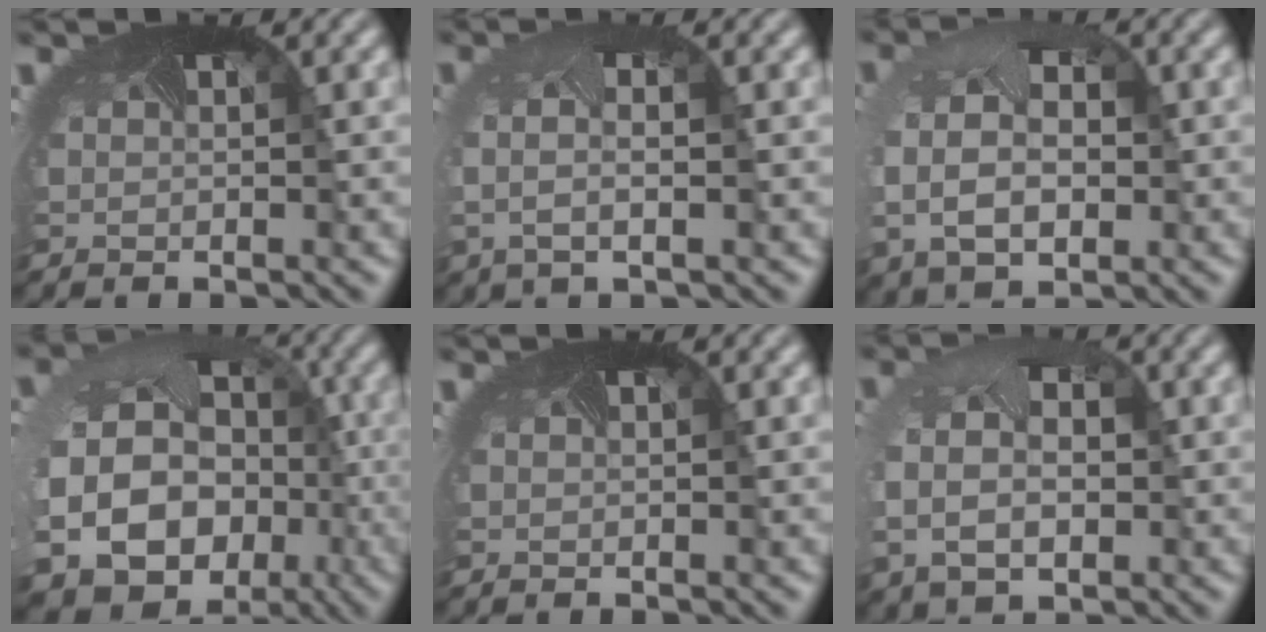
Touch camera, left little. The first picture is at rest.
{"total": 2.7, "force": [0.0, 1.2, 2.4], "torque": [-0.074, -0.006, 0.001]}
{"total": 7.6, "force": [0.2, 5.4, 5.4], "torque": [-0.123, -0.016, 0.019]}
{"total": 22.7, "force": [-5.9, 20.0, 9.0], "torque": [-0.209, -0.065, -0.105]}
{"total": 0.0}
{"total": 7.1, "force": [0.2, 5.2, 4.8], "torque": [-0.109, -0.016, 0.025]}